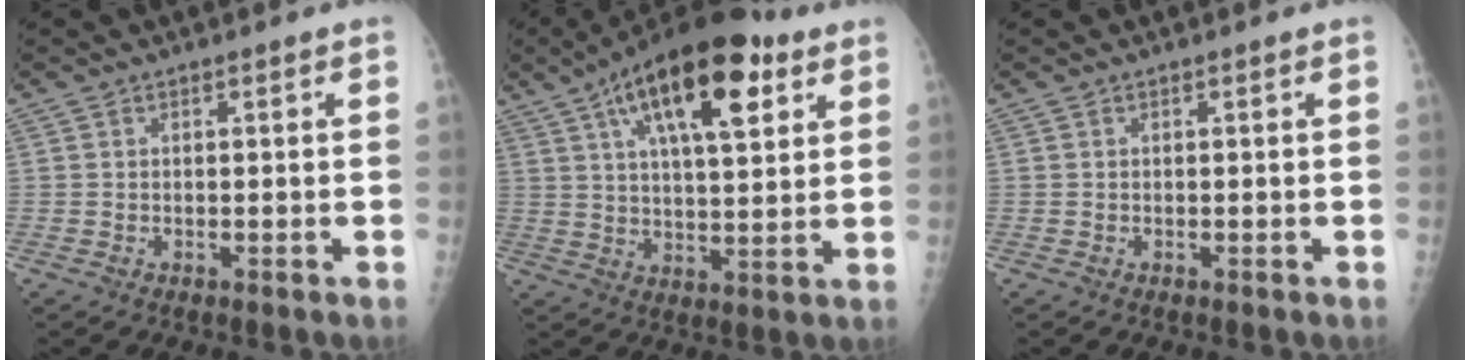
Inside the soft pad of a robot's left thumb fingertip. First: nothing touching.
{"total": 19.4, "force": [9.1, 7.7, 15.3], "torque": [-0.228, -0.012, 0.145]}
{"total": 0.0}